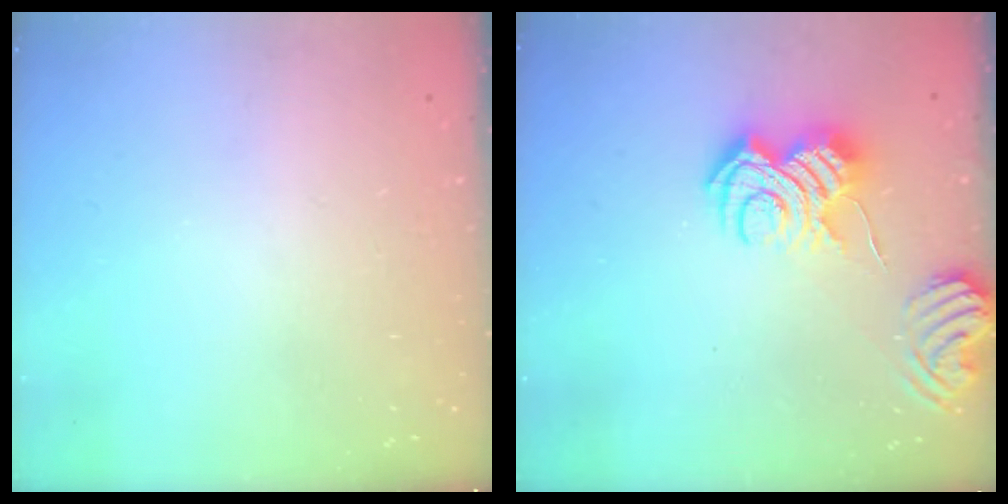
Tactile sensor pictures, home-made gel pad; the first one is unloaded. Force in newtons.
{"total": 8.5, "press": 8.5, "slide": 0.6}